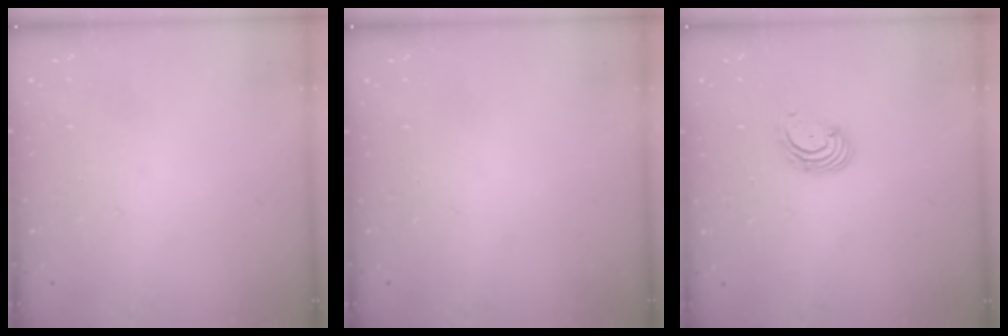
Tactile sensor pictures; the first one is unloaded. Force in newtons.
{"total": 0.0}
{"total": 2.9, "press": 2.9, "slide": 0.3}